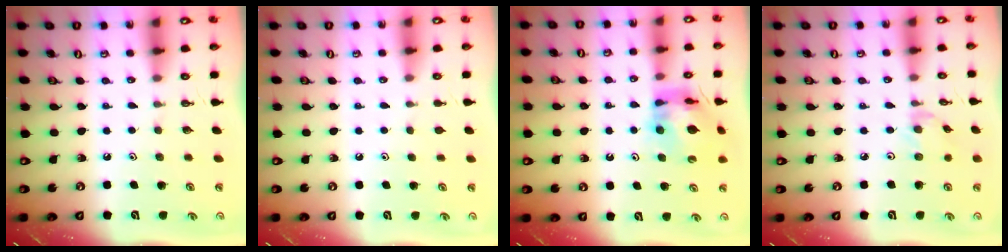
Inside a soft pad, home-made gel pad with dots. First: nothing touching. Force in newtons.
{"total": 0.8, "press": 0.7, "slide": 0.3}
{"total": 11.1, "press": 11.0, "slide": 1.3}
{"total": 2.6, "press": 2.6, "slide": 0.4}